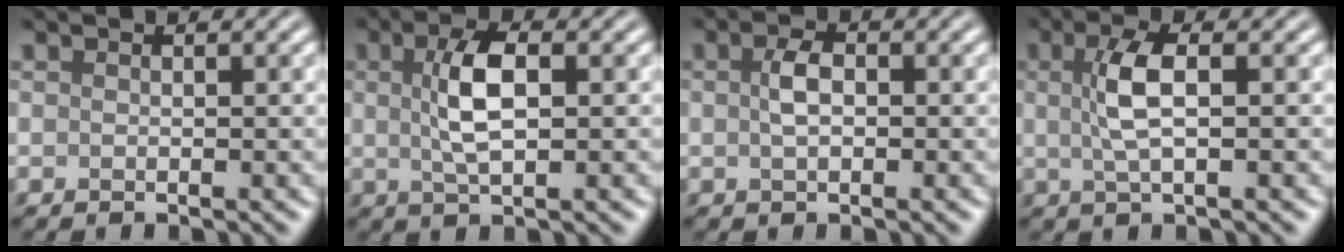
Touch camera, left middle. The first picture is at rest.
{"total": 4.2, "force": [0.6, 1.5, 3.8], "torque": [-0.086, 0.007, 0.012]}
{"total": 2.2, "force": [0.1, 1.2, 1.8], "torque": [-0.041, 0.005, 0.001]}
{"total": 3.5, "force": [0.5, 1.0, 3.3], "torque": [-0.075, 0.007, 0.009]}